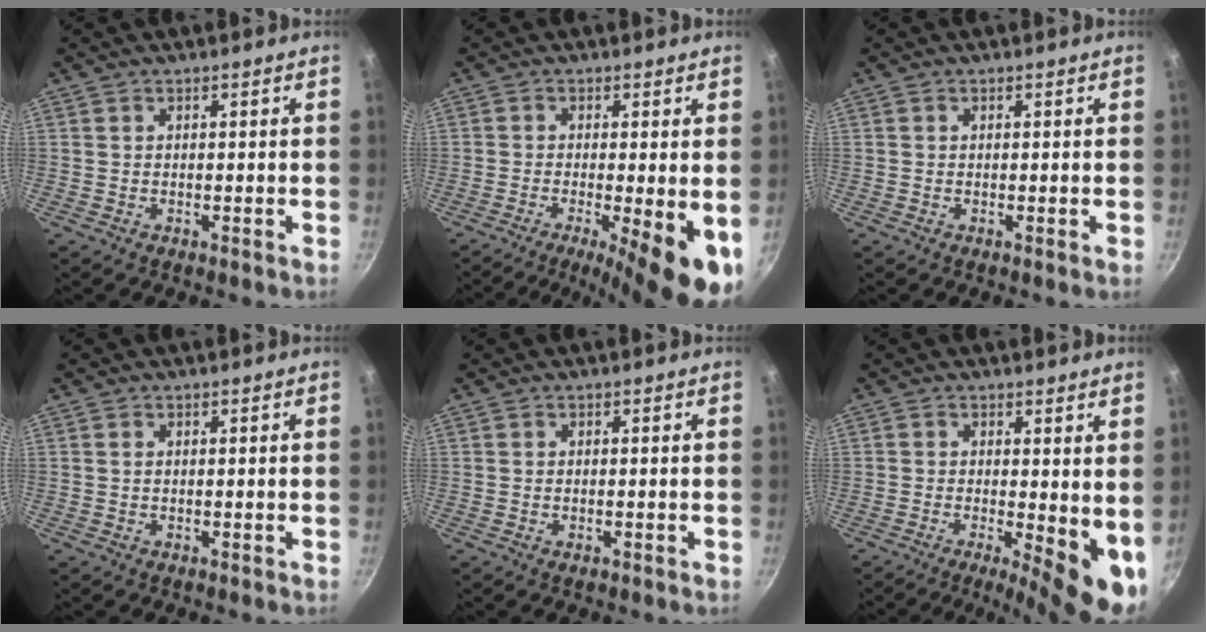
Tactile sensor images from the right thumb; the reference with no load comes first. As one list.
[{"total": 12.5, "force": [-4.0, 3.2, 11.4], "torque": [-0.157, -0.004, -0.058]}, {"total": 0.0}, {"total": 0.5, "force": [0.1, 0.3, 0.3], "torque": [-0.008, 0.001, 0.002]}, {"total": 0.8, "force": [-0.2, 0.4, 0.7], "torque": [-0.011, 0.001, -0.005]}, {"total": 10.9, "force": [-1.3, 4.0, 10.0], "torque": [-0.114, -0.012, -0.011]}]